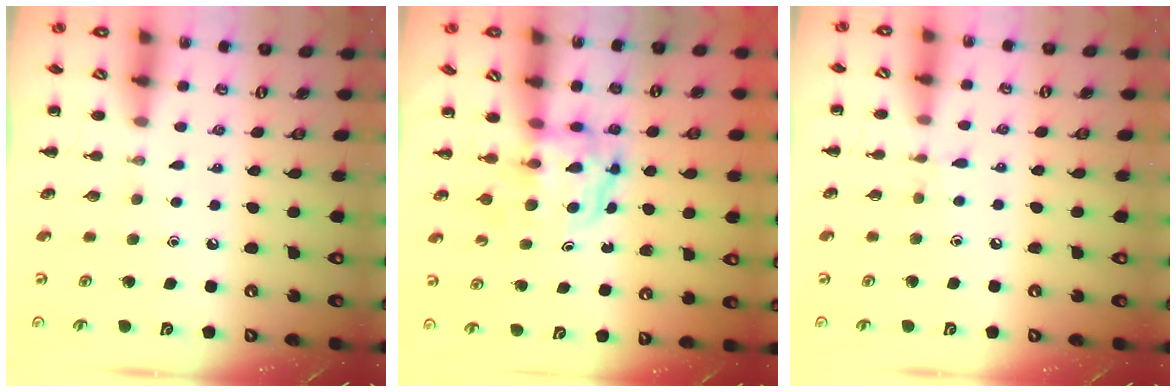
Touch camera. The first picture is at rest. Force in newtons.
{"total": 3.9, "press": 3.9, "slide": 0.4}
{"total": 4.4, "press": 4.1, "slide": 1.6}